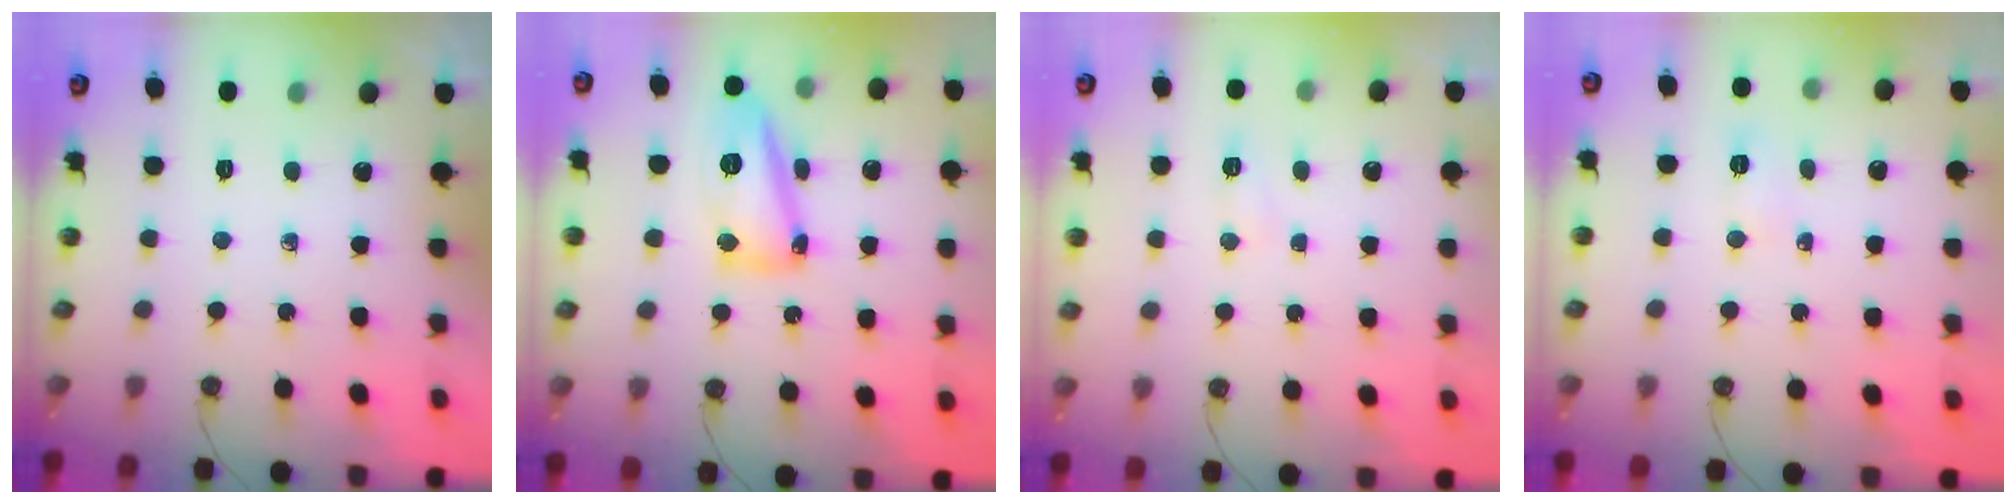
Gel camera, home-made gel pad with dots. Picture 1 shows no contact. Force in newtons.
{"total": 18.4, "press": 15.6, "slide": 9.7}
{"total": 4.6, "press": 4.6, "slide": 0.5}
{"total": 3.7, "press": 3.5, "slide": 0.9}